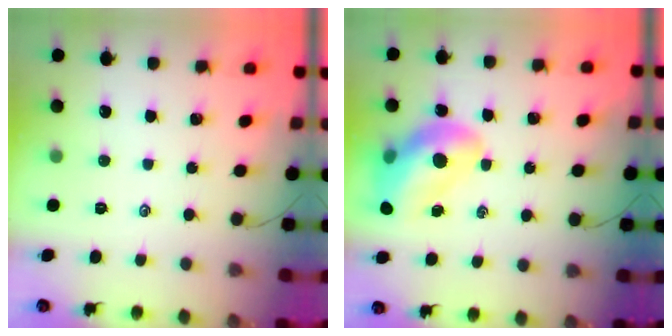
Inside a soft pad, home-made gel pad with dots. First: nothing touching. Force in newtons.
{"total": 15.7, "press": 15.2, "slide": 3.9}